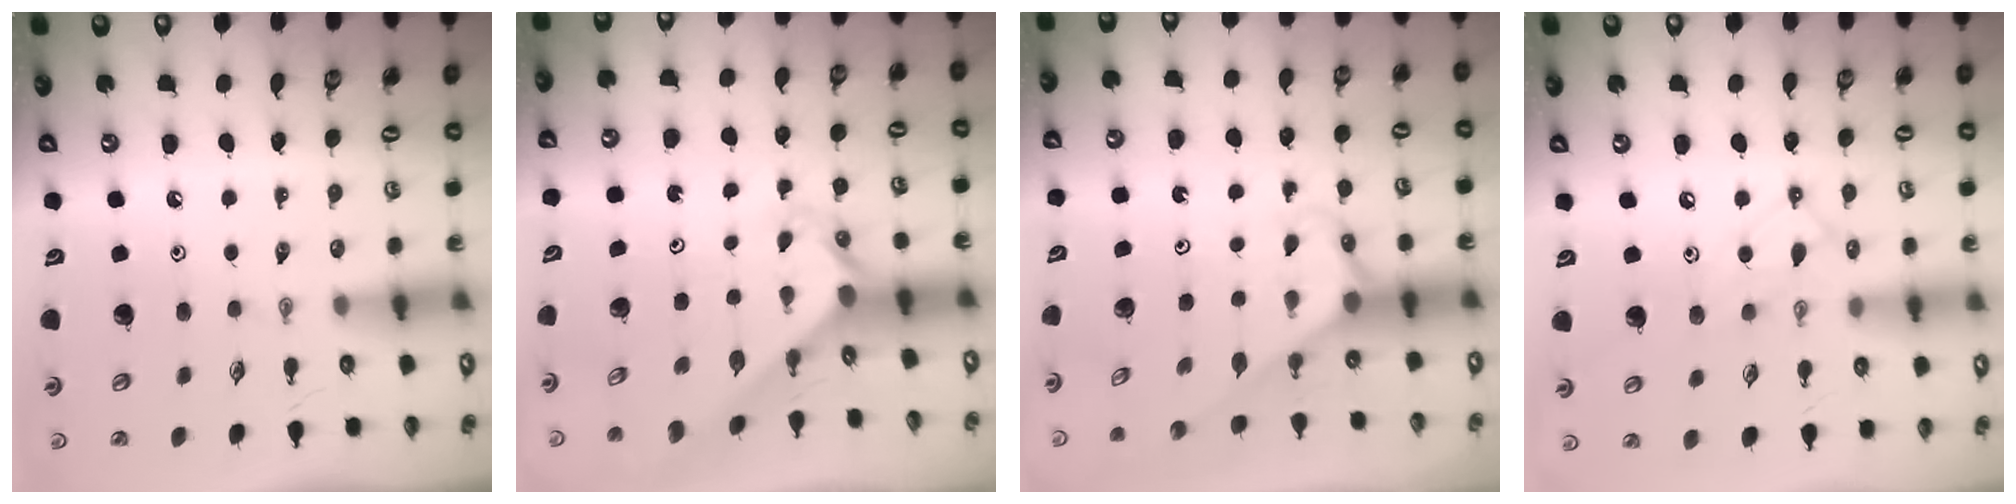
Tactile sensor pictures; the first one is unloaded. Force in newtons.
{"total": 2.4, "press": 2.4, "slide": 0.2}
{"total": 2.7, "press": 2.7, "slide": 0.2}
{"total": 11.7, "press": 11.6, "slide": 0.7}